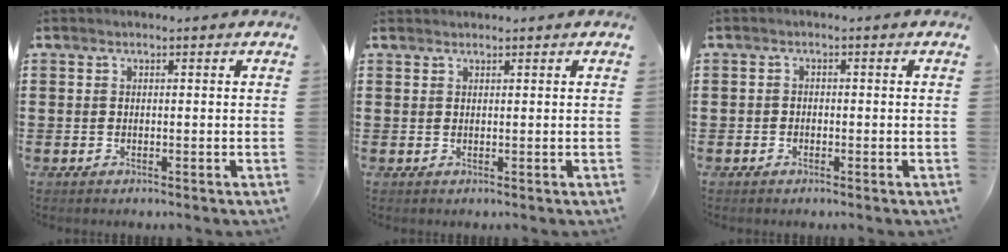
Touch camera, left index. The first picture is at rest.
{"total": 0.7, "force": [0.7, 0.1, 0.0], "torque": [-0.003, -0.001, 0.015]}
{"total": 1.1, "force": [-0.9, 0.6, 0.1], "torque": [-0.006, 0.001, -0.019]}